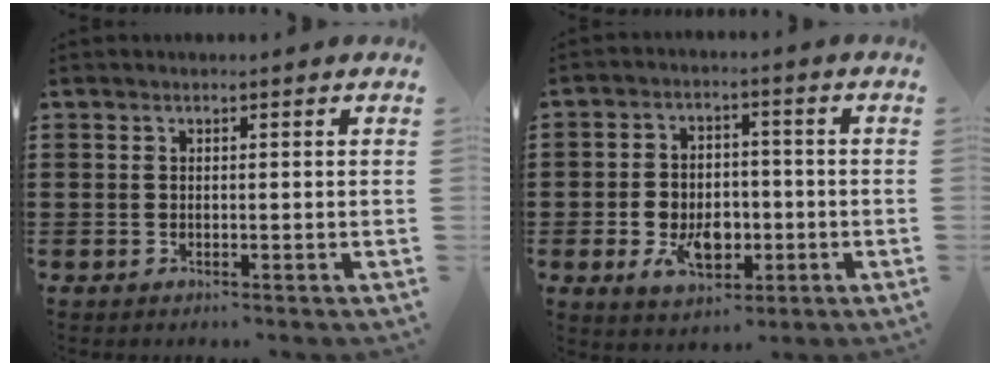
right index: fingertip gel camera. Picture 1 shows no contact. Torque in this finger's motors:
{"motor_torque": [1.66, 0.48, 0.80, 0.10]}